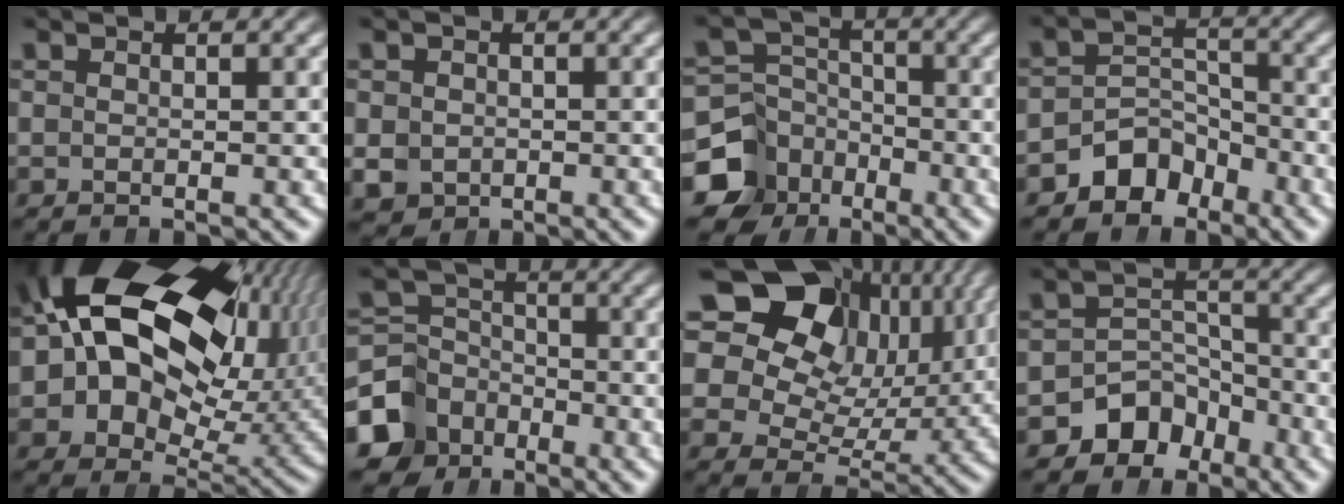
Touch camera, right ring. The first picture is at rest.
{"total": 3.7, "force": [-1.1, 3.3, 1.3], "torque": [-0.032, -0.027, -0.001]}
{"total": 9.4, "force": [-4.2, 7.8, 3.2], "torque": [-0.034, -0.038, -0.065]}
{"total": 5.5, "force": [-3.6, 3.8, 1.7], "torque": [-0.015, -0.015, -0.059]}
{"total": 25.6, "force": [3.5, 18.4, 17.5], "torque": [-0.307, -0.025, 0.054]}
{"total": 8.0, "force": [-3.4, 6.7, 2.7], "torque": [-0.033, -0.033, -0.051]}
{"total": 21.1, "force": [5.3, 15.4, 13.4], "torque": [-0.226, -0.004, 0.071]}
{"total": 7.5, "force": [-4.2, 5.8, 2.3], "torque": [-0.032, -0.021, -0.069]}